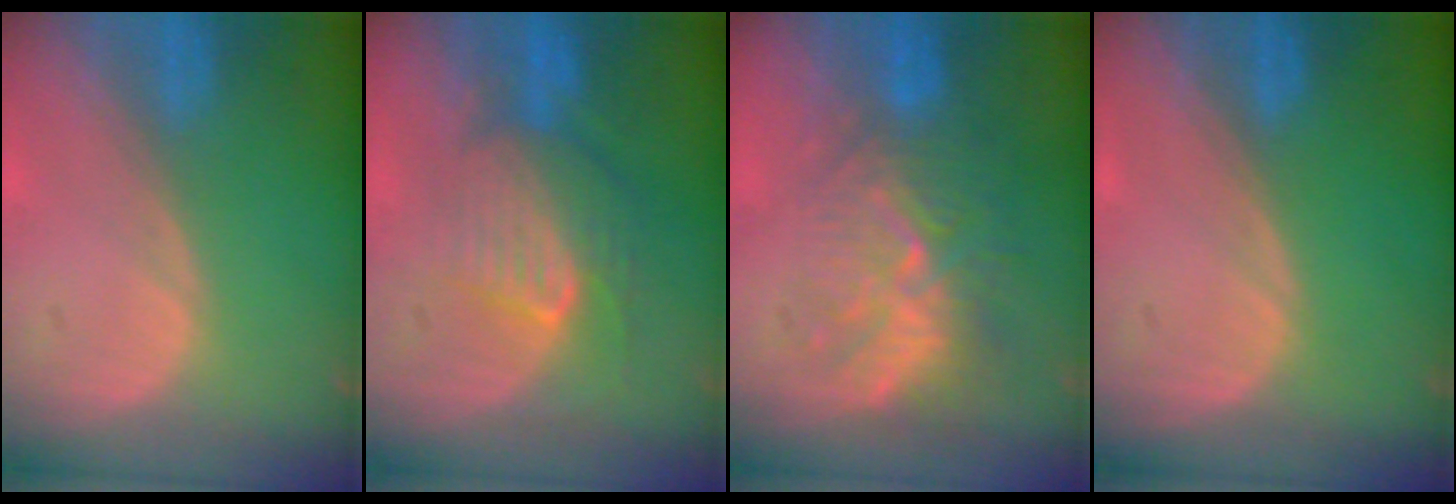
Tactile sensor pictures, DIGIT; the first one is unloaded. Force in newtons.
{"total": 7.7, "press": 7.7, "slide": 0.5}
{"total": 9.3, "press": 8.6, "slide": 3.5}
{"total": 0.0}